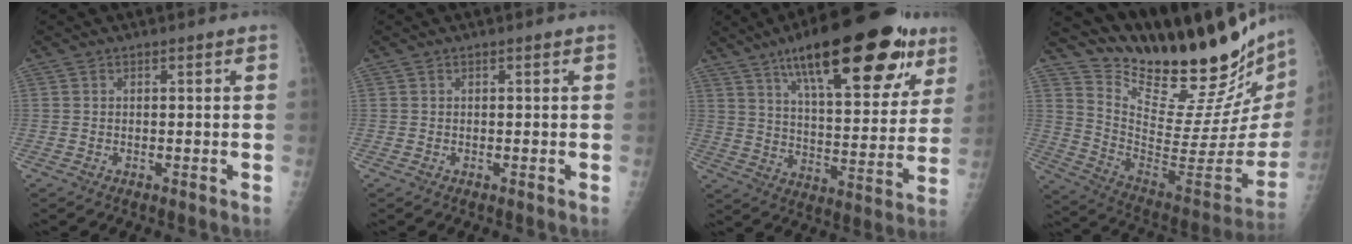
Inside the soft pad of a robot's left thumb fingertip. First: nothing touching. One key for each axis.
{"total": 0.0}
{"total": 27.8, "fx": 15.9, "fy": 9.5, "fz": 20.8, "tx": -0.274, "ty": -0.034, "tz": 0.242}
{"total": 31.9, "fx": 28.8, "fy": 6.1, "fz": 12.4, "tx": -0.171, "ty": -0.209, "tz": 0.406}